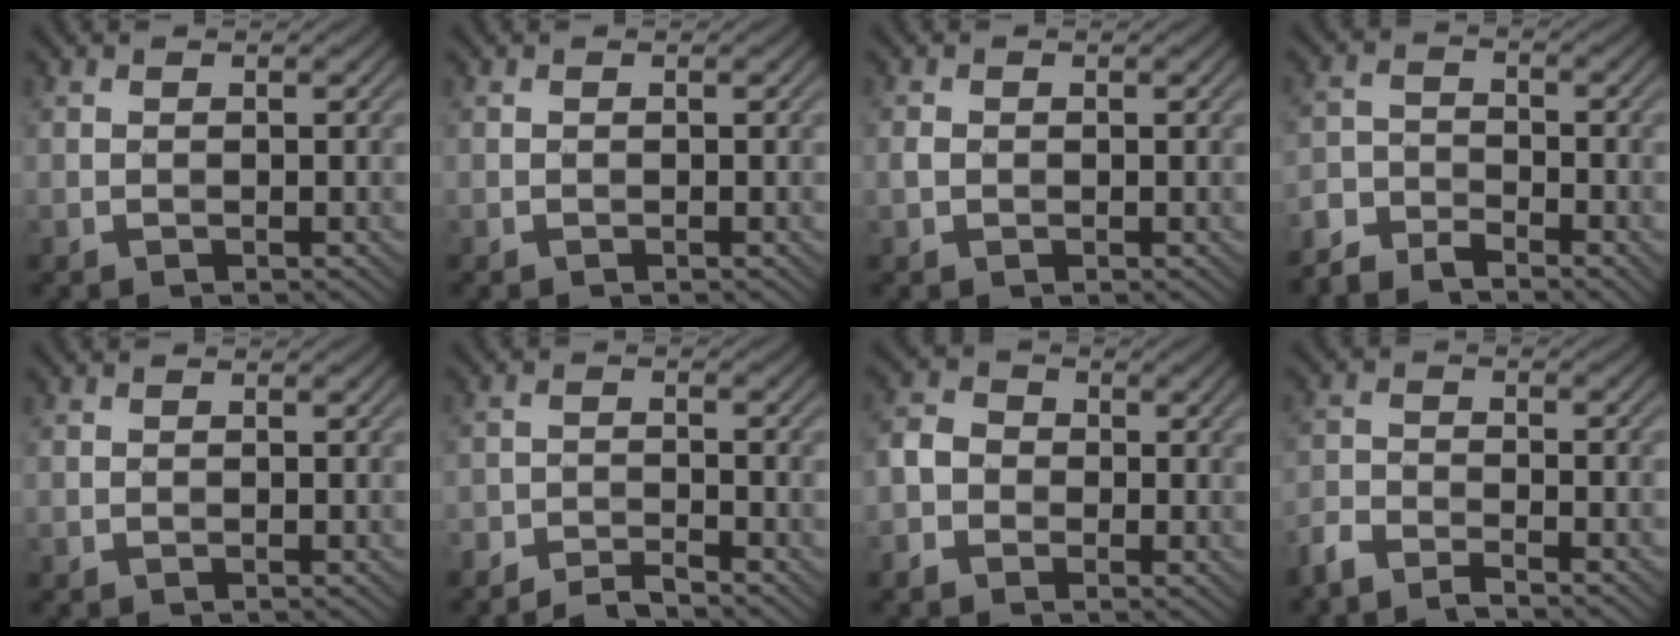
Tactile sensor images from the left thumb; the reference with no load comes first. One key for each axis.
{"total": 0.0}
{"total": 0.9, "fx": -0.1, "fy": 0.7, "fz": 0.5, "tx": -0.013, "ty": -0.001, "tz": -0.005}
{"total": 5.3, "fx": -4.7, "fy": 1.4, "fz": 1.9, "tx": -0.039, "ty": -0.008, "tz": -0.102}
{"total": 0.0}
{"total": 3.8, "fx": -3.6, "fy": 0.4, "fz": 1.1, "tx": -0.017, "ty": 0.002, "tz": -0.071}
{"total": 3.4, "fx": -1.4, "fy": 2.8, "fz": 1.5, "tx": -0.038, "ty": 0.001, "tz": -0.039}
{"total": 4.6, "fx": -4.0, "fy": 1.0, "fz": 2.0, "tx": -0.043, "ty": -0.006, "tz": -0.087}